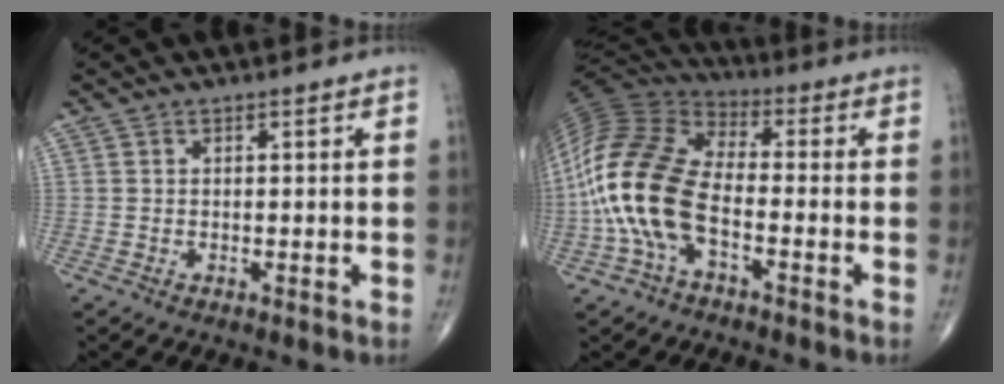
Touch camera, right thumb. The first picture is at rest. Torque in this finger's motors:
{"motor_torque": [1.63, 1.28, 2.46, 0.13, 0.66]}